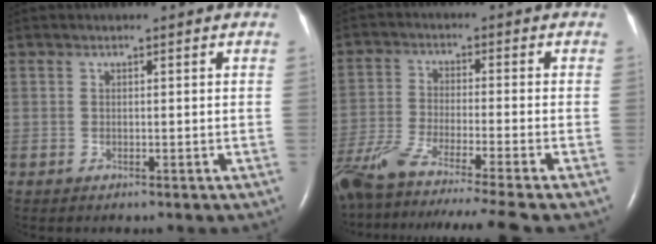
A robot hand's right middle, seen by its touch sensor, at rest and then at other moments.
{"total": 18.5, "force": [-15.6, -1.6, 9.7], "torque": [-0.186, -0.052, -0.262]}